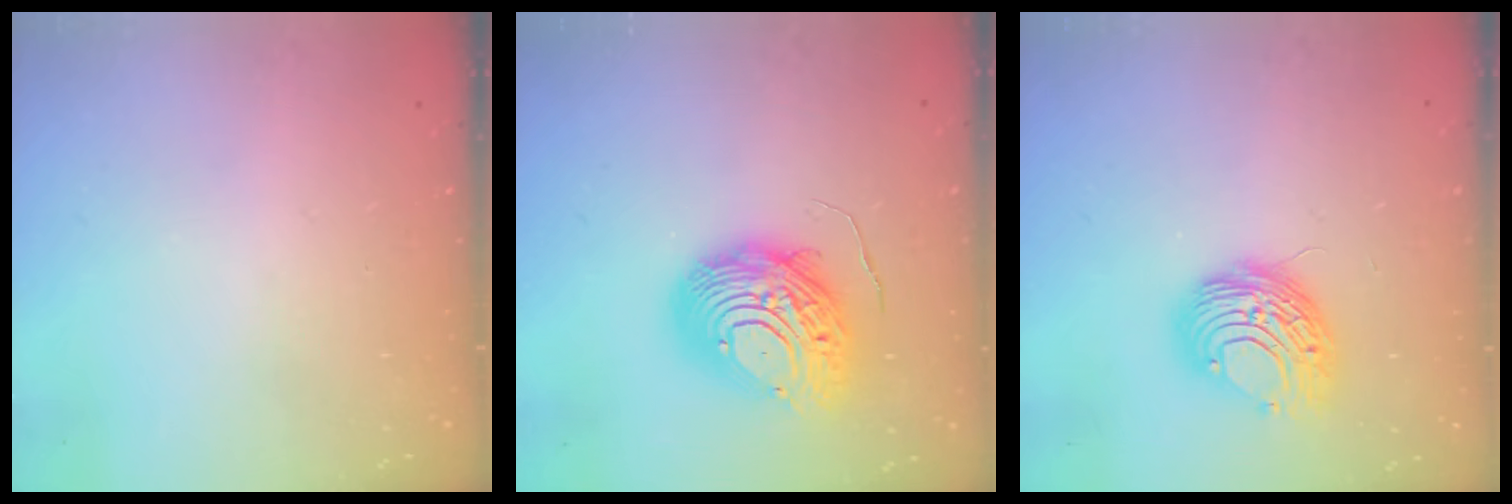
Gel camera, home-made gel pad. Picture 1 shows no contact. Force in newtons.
{"total": 13.9, "press": 13.9, "slide": 1.4}
{"total": 9.9, "press": 9.9, "slide": 0.4}